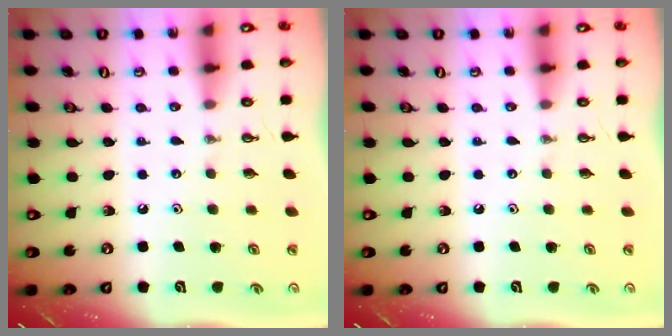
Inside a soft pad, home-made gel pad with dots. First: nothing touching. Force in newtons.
{"total": 0.0}